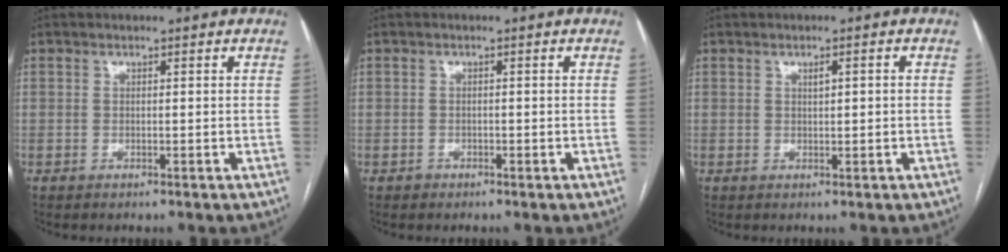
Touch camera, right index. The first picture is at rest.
{"total": 0.9, "force": [-0.5, 0.7, -0.1], "torque": [-0.002, 0.004, -0.011]}
{"total": 1.3, "force": [0.3, 0.3, 1.2], "torque": [-0.022, 0.001, 0.007]}